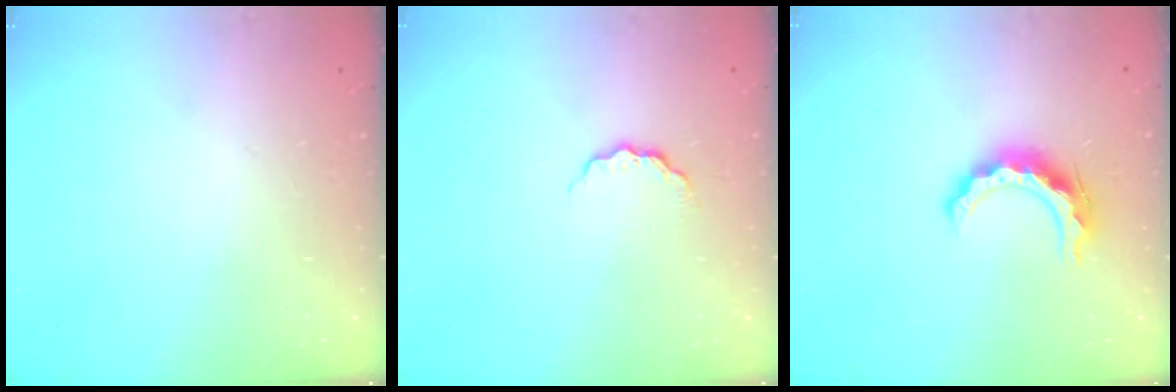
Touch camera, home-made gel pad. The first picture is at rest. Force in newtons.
{"total": 4.8, "press": 4.7, "slide": 0.5}
{"total": 10.4, "press": 10.4, "slide": 0.6}